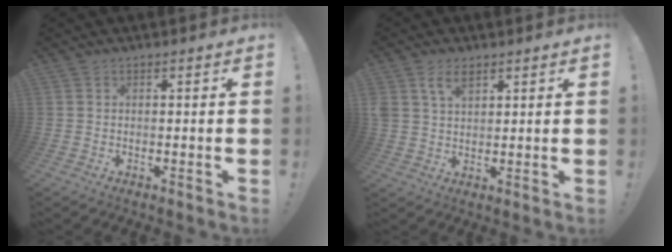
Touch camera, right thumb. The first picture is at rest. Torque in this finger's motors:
{"motor_torque": [0.98, 1.28, -0.01, 0.07, 0.01]}